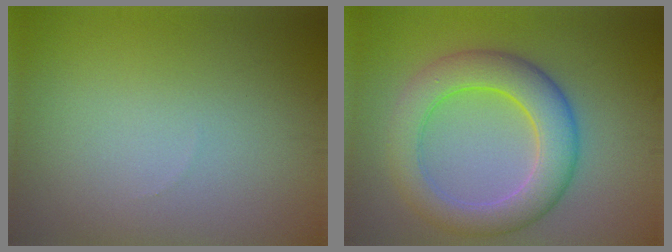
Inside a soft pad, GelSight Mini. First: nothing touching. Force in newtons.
{"total": 6.8, "press": 6.8, "slide": 0.0}